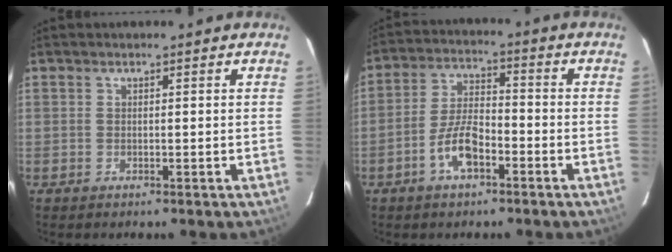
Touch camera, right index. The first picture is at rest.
{"total": 7.9, "force": [-4.0, 3.2, 6.0], "torque": [-0.127, 0.010, -0.072]}